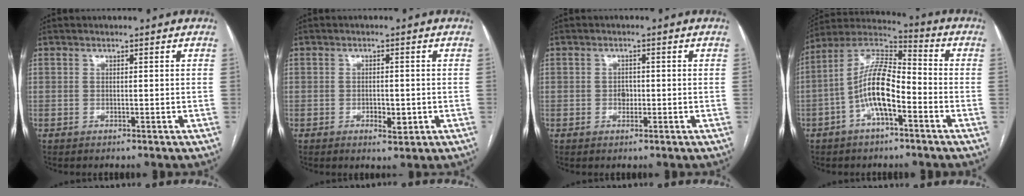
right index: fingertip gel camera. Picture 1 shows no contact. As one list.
[{"total": 2.8, "force": [-0.9, 1.2, 2.3], "torque": [-0.037, 0.001, -0.006]}, {"total": 1.5, "force": [-0.2, 1.1, 0.9], "torque": [-0.009, 0.005, 0.000]}, {"total": 11.9, "force": [-3.7, 3.6, 10.8], "torque": [-0.216, 0.022, -0.067]}]